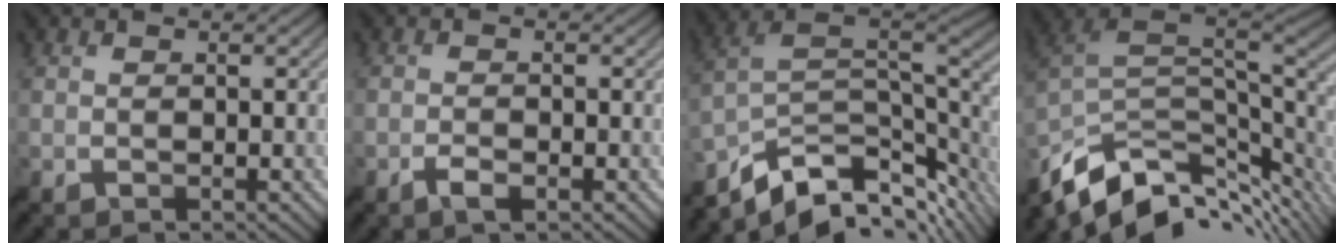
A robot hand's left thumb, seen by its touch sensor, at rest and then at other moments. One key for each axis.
{"total": 1.8, "fx": -1.1, "fy": 0.5, "fz": 1.3, "tx": -0.028, "ty": 0.001, "tz": -0.023}
{"total": 12.5, "fx": -6.0, "fy": 6.3, "fz": 9.0, "tx": -0.206, "ty": -0.024, "tz": -0.093}
{"total": 12.5, "fx": -5.6, "fy": 6.4, "fz": 9.2, "tx": -0.212, "ty": -0.029, "tz": -0.083}